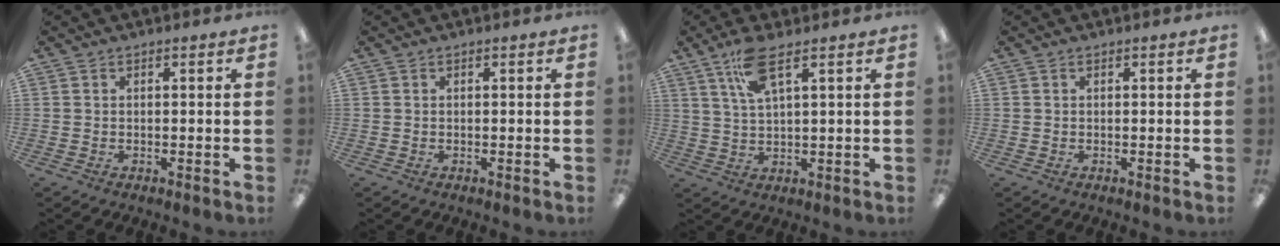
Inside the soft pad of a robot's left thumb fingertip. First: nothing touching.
{"total": 0.0}
{"total": 8.6, "force": [5.1, 2.5, 6.5], "torque": [-0.132, 0.003, 0.089]}
{"total": 0.0}